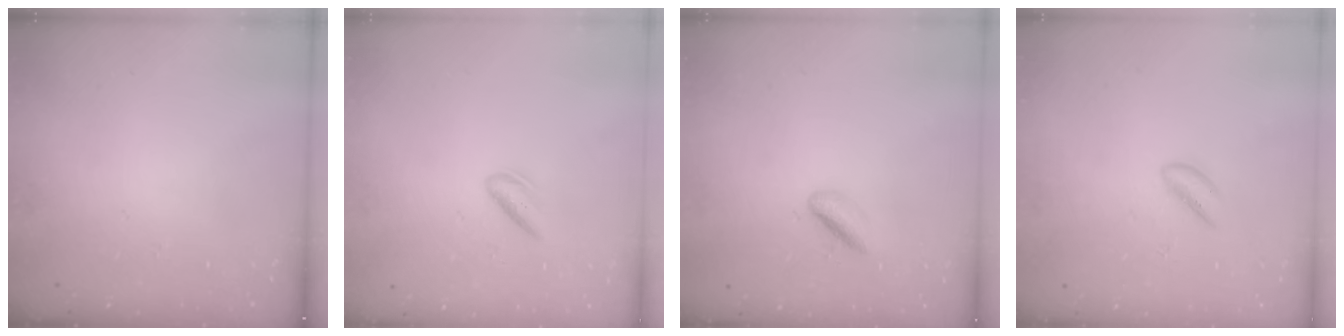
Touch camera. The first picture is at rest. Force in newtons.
{"total": 3.3, "press": 2.9, "slide": 1.6}
{"total": 3.2, "press": 3.2, "slide": 0.1}
{"total": 1.7, "press": 1.6, "slide": 0.7}